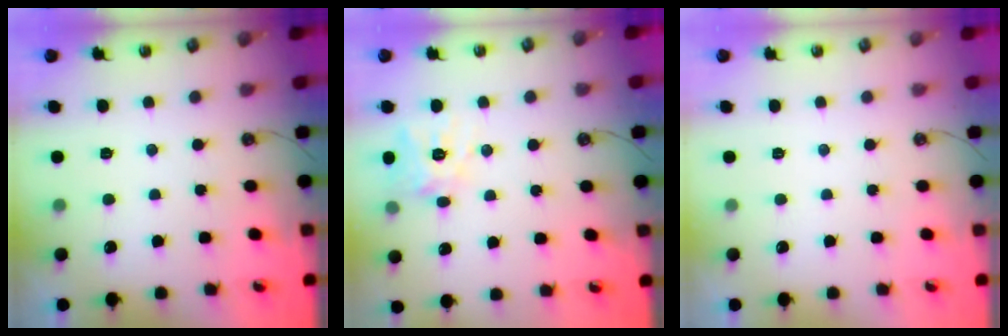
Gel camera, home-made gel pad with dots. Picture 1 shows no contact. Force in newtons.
{"total": 13.0, "press": 13.0, "slide": 1.2}
{"total": 0.0}